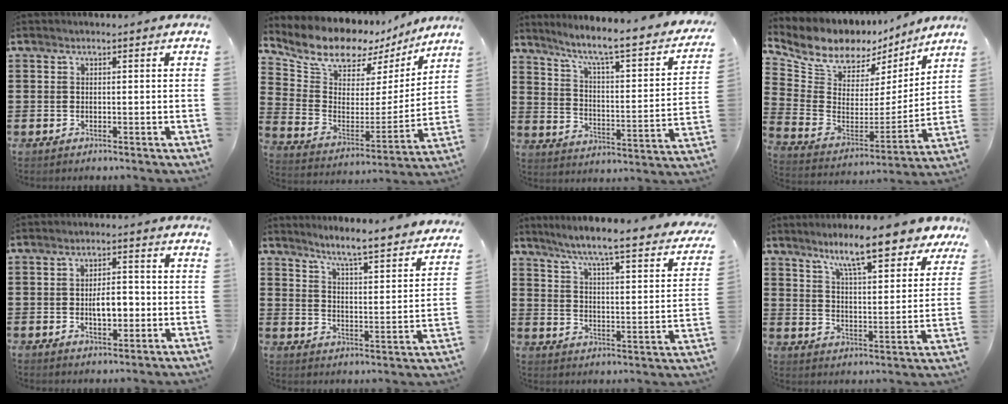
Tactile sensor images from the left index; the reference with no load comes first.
{"total": 10.6, "force": [9.4, 3.8, 3.1], "torque": [-0.091, -0.069, 0.162]}
{"total": 5.9, "force": [4.4, 0.1, 4.0], "torque": [-0.098, -0.041, 0.059]}
{"total": 8.2, "force": [7.1, 3.9, 1.5], "torque": [-0.071, -0.052, 0.125]}
{"total": 4.8, "force": [-0.8, 2.3, 4.1], "torque": [-0.061, 0.000, -0.022]}
{"total": 5.2, "force": [4.8, -1.0, 1.7], "torque": [-0.050, -0.051, 0.071]}
{"total": 5.1, "force": [4.4, -0.8, 2.4], "torque": [-0.071, -0.045, 0.061]}
{"total": 10.0, "force": [8.2, 0.9, 5.7], "torque": [-0.111, -0.040, 0.137]}